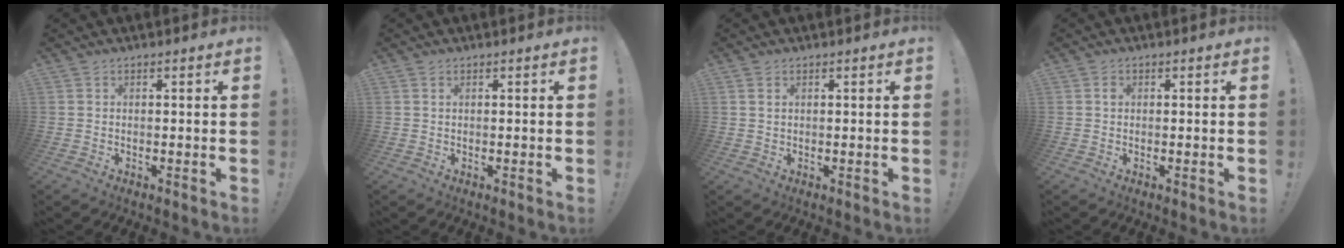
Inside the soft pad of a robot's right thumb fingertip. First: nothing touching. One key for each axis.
{"total": 0.6, "fx": 0.3, "fy": 0.3, "fz": 0.4, "tx": -0.008, "ty": 0.001, "tz": 0.005}
{"total": 1.3, "fx": 0.6, "fy": 0.7, "fz": 0.8, "tx": -0.015, "ty": 0.001, "tz": 0.011}
{"total": 0.6, "fx": 0.0, "fy": 0.6, "fz": 0.3, "tx": -0.005, "ty": 0.004, "tz": -0.001}